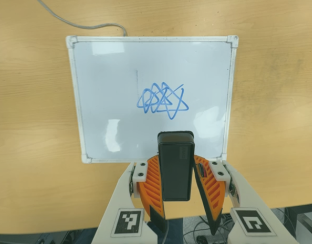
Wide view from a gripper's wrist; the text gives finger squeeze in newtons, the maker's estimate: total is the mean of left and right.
{"total": 5.4, "left": 4.9, "right": 5.9}